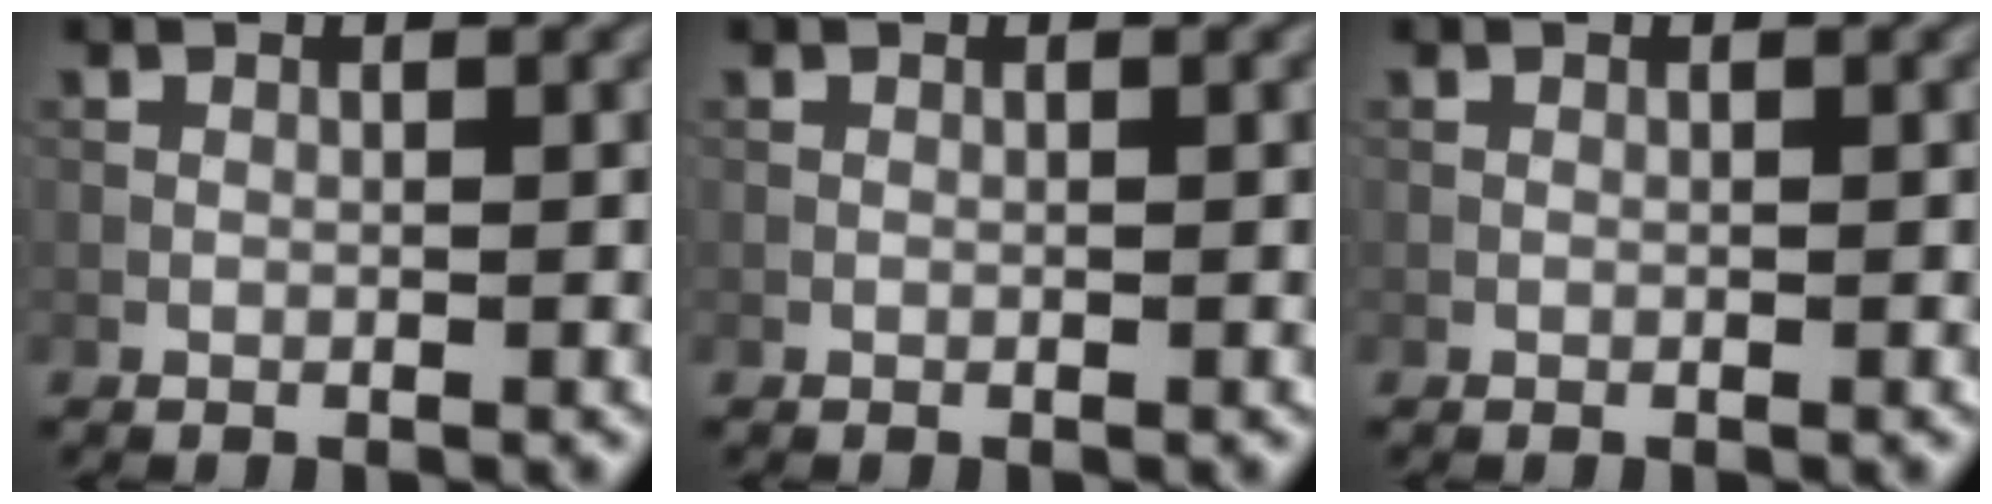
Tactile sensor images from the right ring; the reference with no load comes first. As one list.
[{"total": 0.0}, {"total": 0.0}]